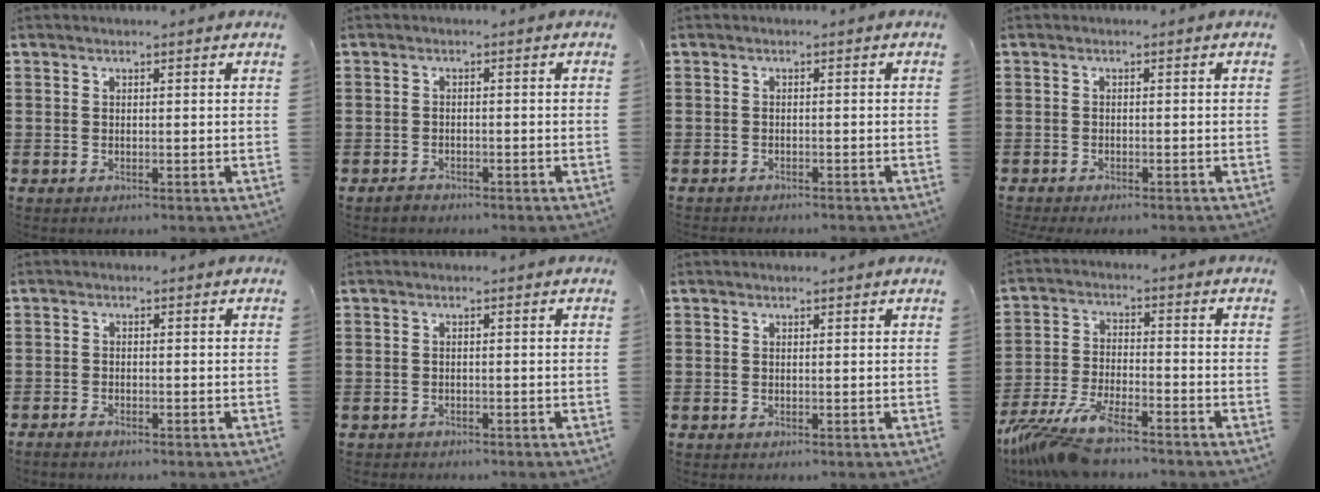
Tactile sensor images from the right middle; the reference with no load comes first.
{"total": 1.1, "force": [-1.0, 0.5, 0.2], "torque": [-0.007, 0.000, -0.022]}
{"total": 0.7, "force": [-0.7, 0.0, 0.0], "torque": [-0.002, 0.000, -0.015]}
{"total": 0.8, "force": [-0.8, 0.0, 0.2], "torque": [-0.005, -0.003, -0.015]}
{"total": 1.1, "force": [-1.0, 0.1, 0.4], "torque": [-0.012, -0.004, -0.018]}
{"total": 0.7, "force": [-0.6, 0.2, -0.1], "torque": [0.000, 0.001, -0.015]}
{"total": 0.0}
{"total": 9.5, "force": [-8.0, 1.5, 5.0], "torque": [-0.123, -0.003, -0.158]}